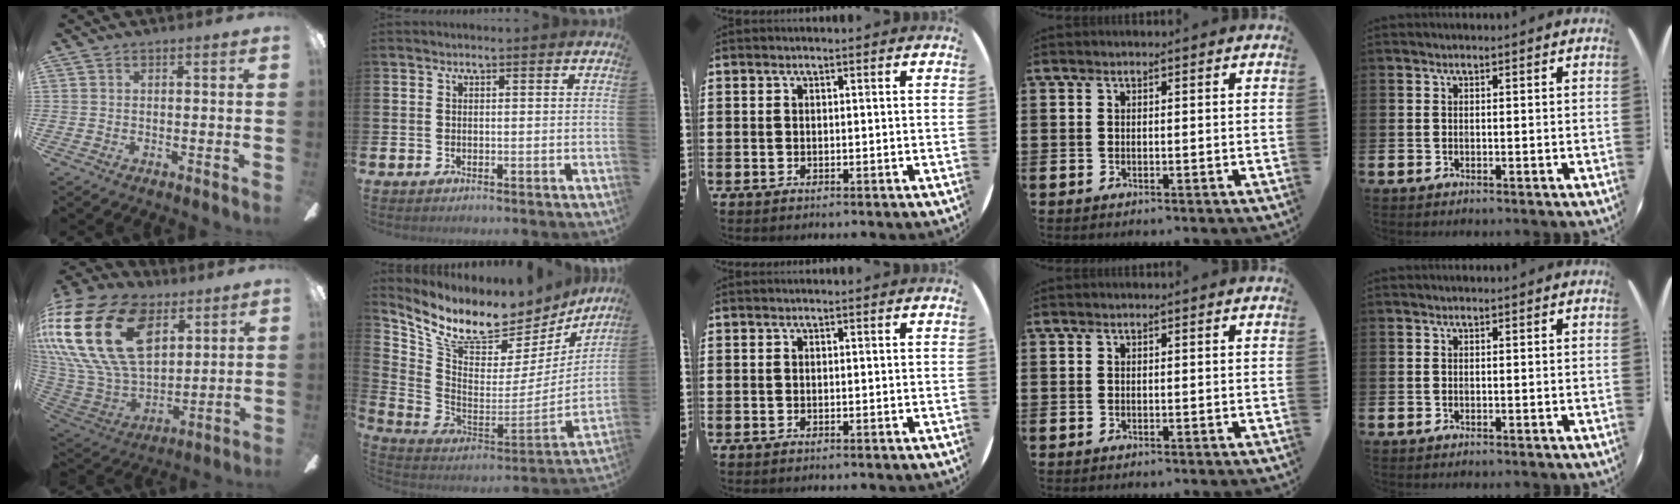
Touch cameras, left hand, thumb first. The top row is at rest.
{"thumb": {"total": 31.9, "force": [11.3, 20.5, 21.7], "torque": [-0.474, -0.048, 0.219]}, "index": {"total": 9.1, "force": [7.8, 4.0, 2.4], "torque": [-0.088, -0.068, 0.136]}}